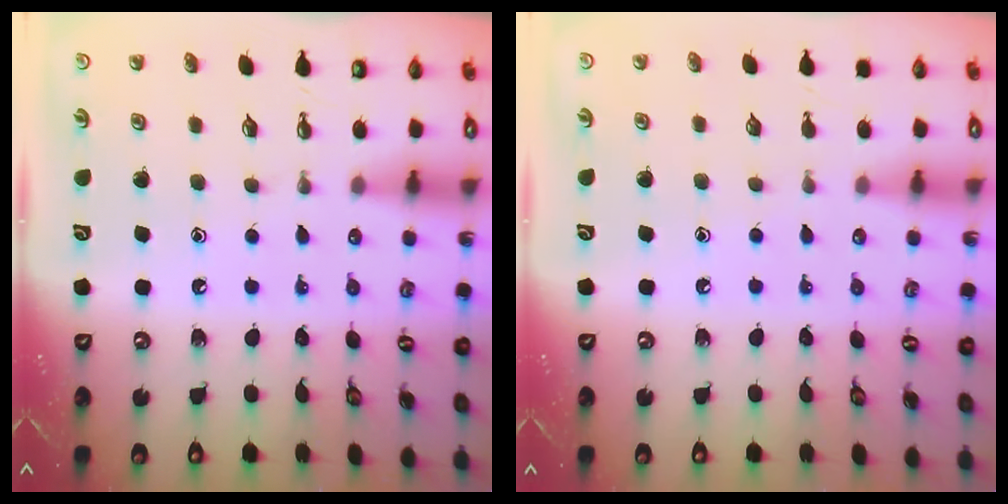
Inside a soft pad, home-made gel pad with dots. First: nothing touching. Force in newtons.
{"total": 2.6, "press": 2.5, "slide": 0.3}